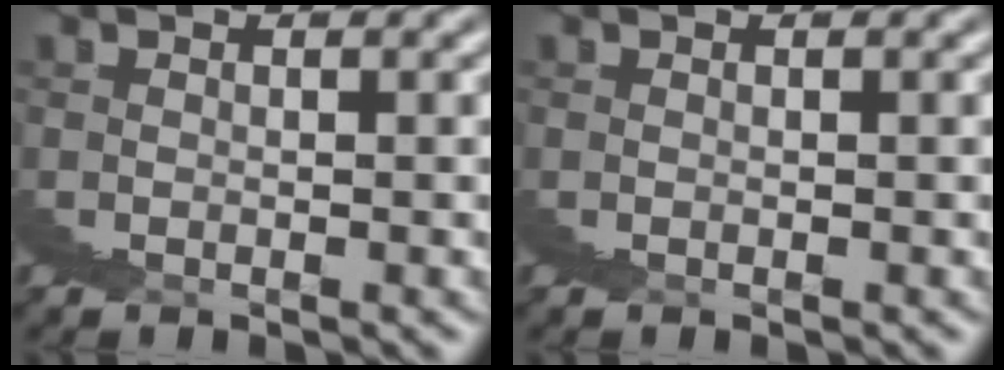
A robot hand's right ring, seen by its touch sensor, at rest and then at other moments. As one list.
[{"total": 0.0}]